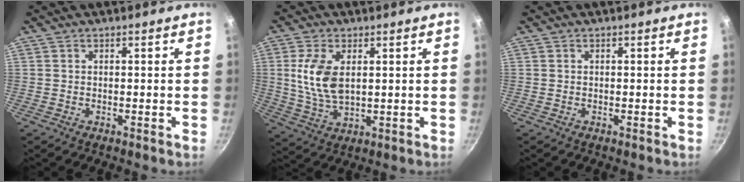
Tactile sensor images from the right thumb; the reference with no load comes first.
{"total": 9.8, "force": [1.8, 5.4, 7.9], "torque": [-0.158, -0.012, 0.040]}
{"total": 0.0}